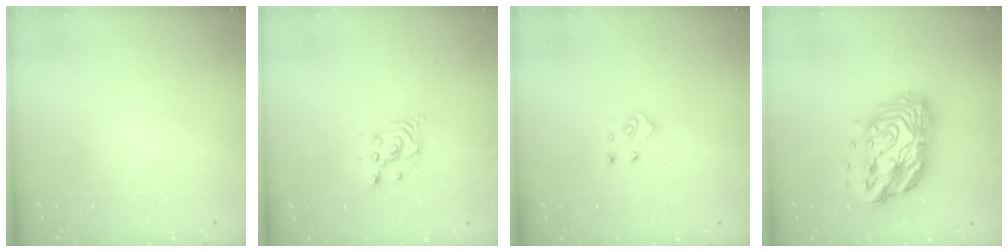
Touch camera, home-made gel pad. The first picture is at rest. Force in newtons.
{"total": 2.8, "press": 2.8, "slide": 0.1}
{"total": 4.3, "press": 4.2, "slide": 0.4}
{"total": 16.6, "press": 16.5, "slide": 1.5}